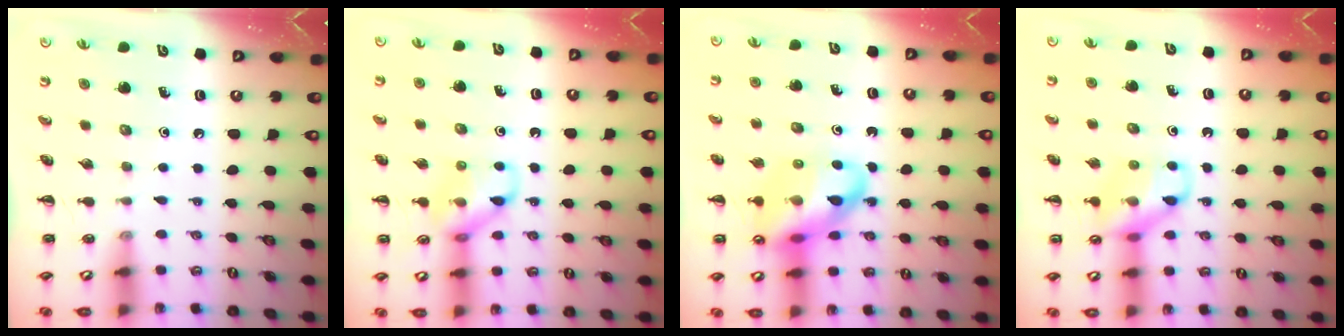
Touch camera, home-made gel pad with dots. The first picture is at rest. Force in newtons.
{"total": 10.4, "press": 10.3, "slide": 0.4}
{"total": 17.2, "press": 16.9, "slide": 3.1}
{"total": 13.2, "press": 13.2, "slide": 1.2}